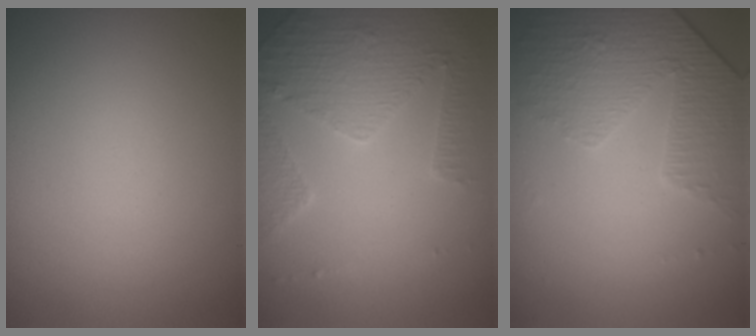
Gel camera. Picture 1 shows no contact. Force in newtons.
{"total": 5.1, "press": 3.7, "slide": 3.6}
{"total": 4.7, "press": 3.2, "slide": 3.4}